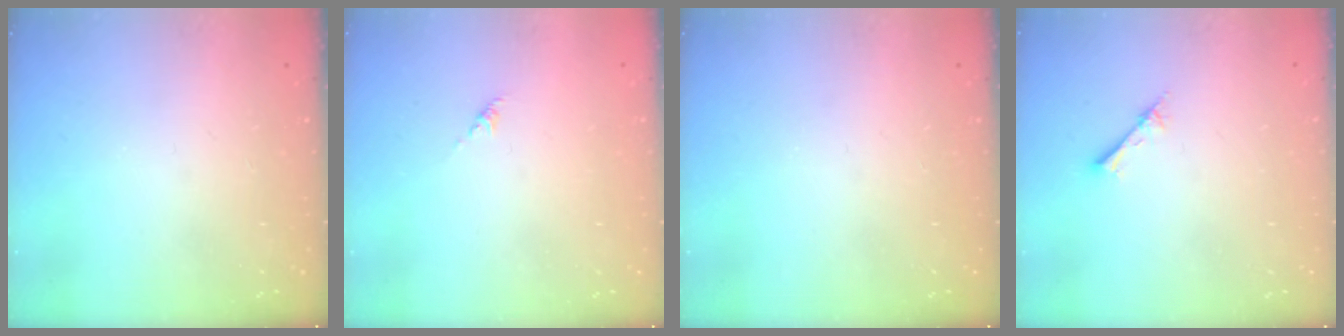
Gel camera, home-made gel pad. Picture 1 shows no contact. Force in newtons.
{"total": 0.6, "press": 0.4, "slide": 0.4}
{"total": 0.0}
{"total": 2.7, "press": 2.6, "slide": 0.3}